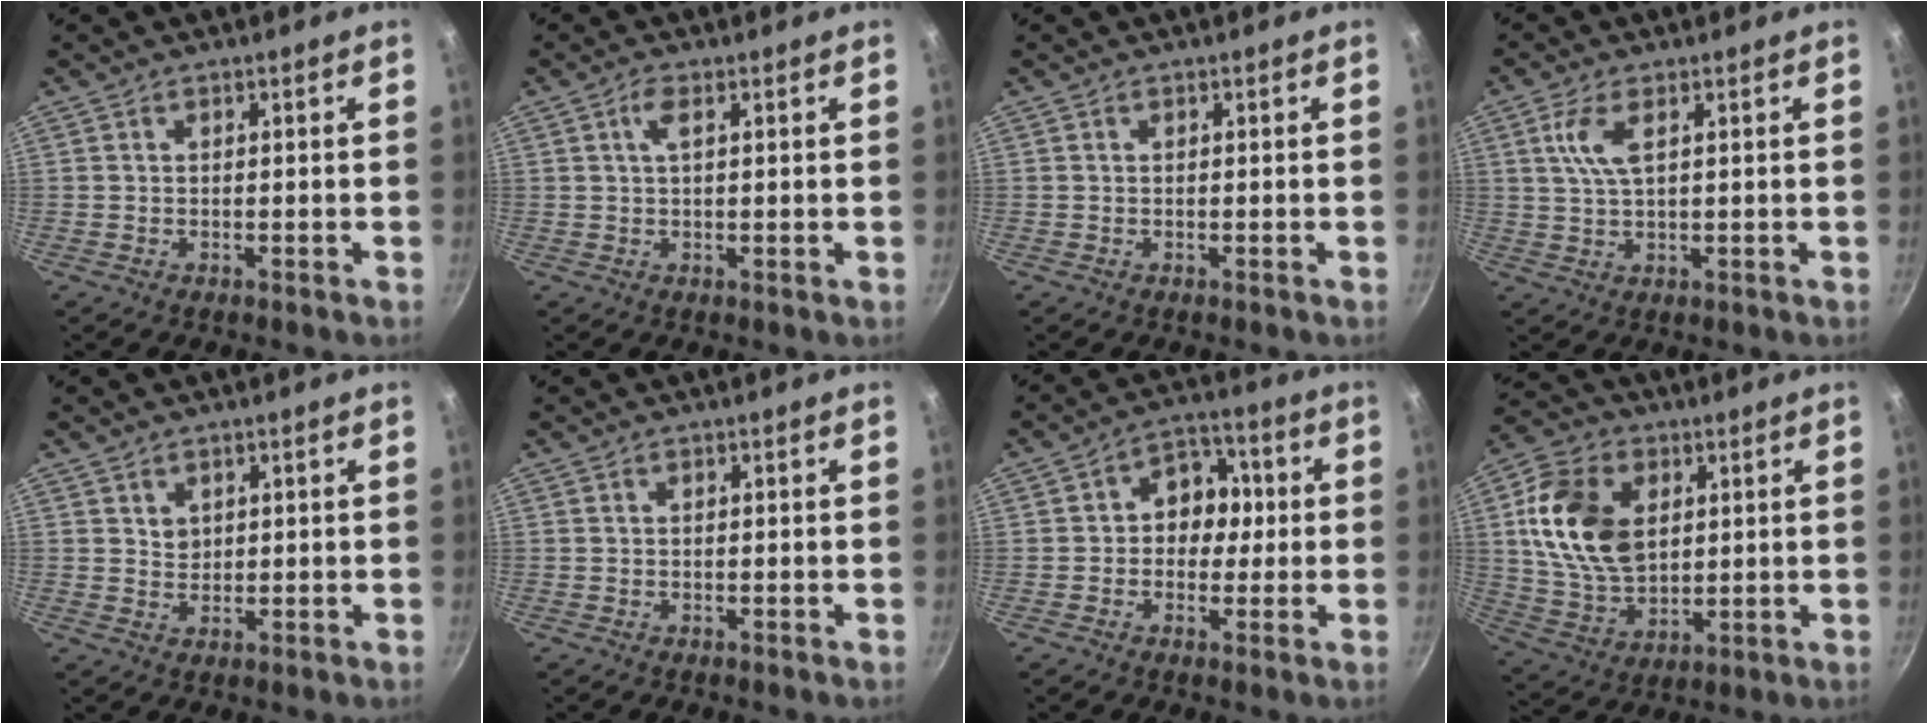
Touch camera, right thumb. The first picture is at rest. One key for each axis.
{"total": 2.5, "fx": 0.9, "fy": 0.7, "fz": 2.2, "tx": -0.047, "ty": 0.001, "tz": 0.016}
{"total": 0.0}
{"total": 5.3, "fx": 1.8, "fy": 2.0, "fz": 4.6, "tx": -0.100, "ty": 0.001, "tz": 0.038}
{"total": 2.3, "fx": 1.0, "fy": 1.8, "fz": 0.9, "tx": -0.005, "ty": -0.005, "tz": 0.020}
{"total": 0.0}
{"total": 8.6, "fx": 0.3, "fy": 7.0, "fz": 4.9, "tx": -0.014, "ty": 0.018, "tz": -0.008}
{"total": 16.8, "fx": 3.6, "fy": 11.5, "fz": 11.7, "tx": -0.202, "ty": -0.008, "tz": 0.072}